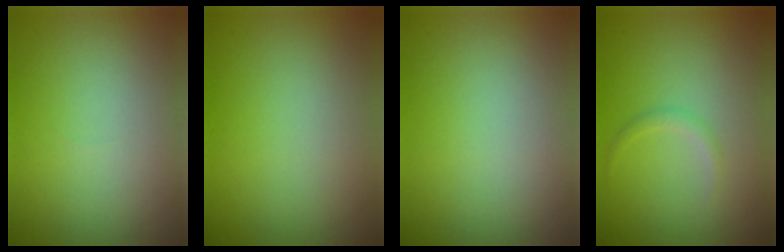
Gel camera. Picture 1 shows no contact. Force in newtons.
{"total": 0.0}
{"total": 0.0}
{"total": 0.9, "press": 0.9, "slide": 0.0}